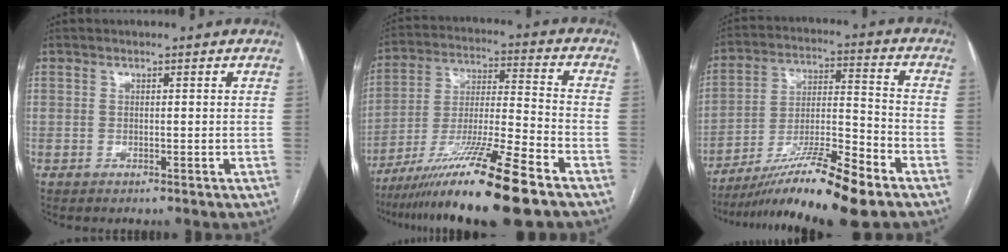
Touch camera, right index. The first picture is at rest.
{"total": 18.4, "force": [-13.0, -0.9, 12.9], "torque": [-0.233, -0.031, -0.231]}
{"total": 16.4, "force": [-11.9, 0.3, 11.3], "torque": [-0.202, -0.017, -0.206]}